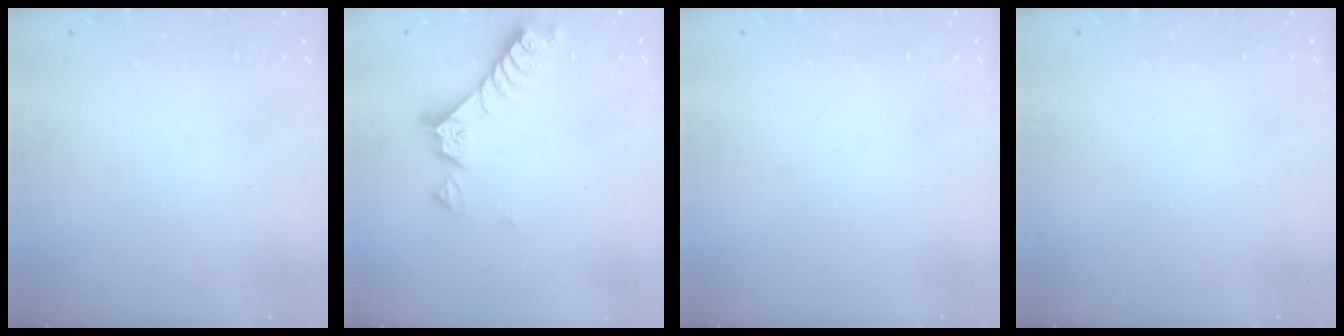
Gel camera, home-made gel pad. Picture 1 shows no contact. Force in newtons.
{"total": 7.4, "press": 7.4, "slide": 0.4}
{"total": 0.0}
{"total": 0.0}